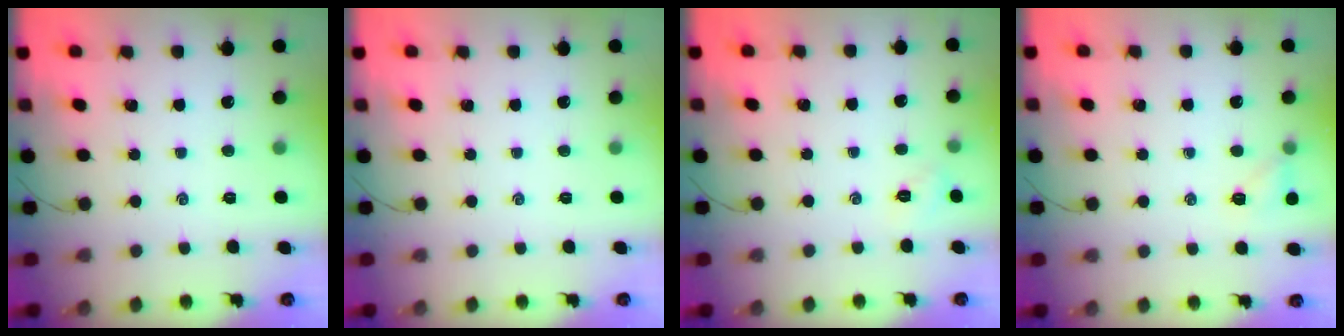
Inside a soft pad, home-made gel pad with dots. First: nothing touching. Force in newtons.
{"total": 0.0}
{"total": 2.0, "press": 1.9, "slide": 0.6}
{"total": 6.0, "press": 5.8, "slide": 1.2}